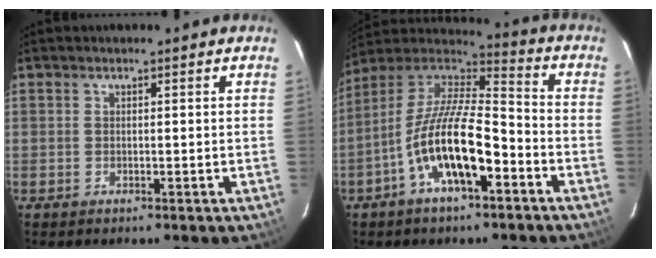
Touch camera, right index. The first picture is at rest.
{"total": 16.7, "force": [-7.1, 5.8, 13.9], "torque": [-0.266, 0.000, -0.136]}